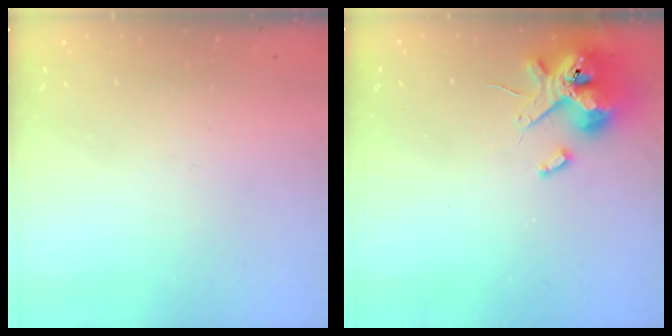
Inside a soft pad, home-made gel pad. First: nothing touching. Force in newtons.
{"total": 12.9, "press": 12.7, "slide": 2.2}